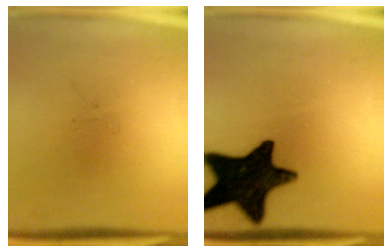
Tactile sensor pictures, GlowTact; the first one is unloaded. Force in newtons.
{"total": 18.1}